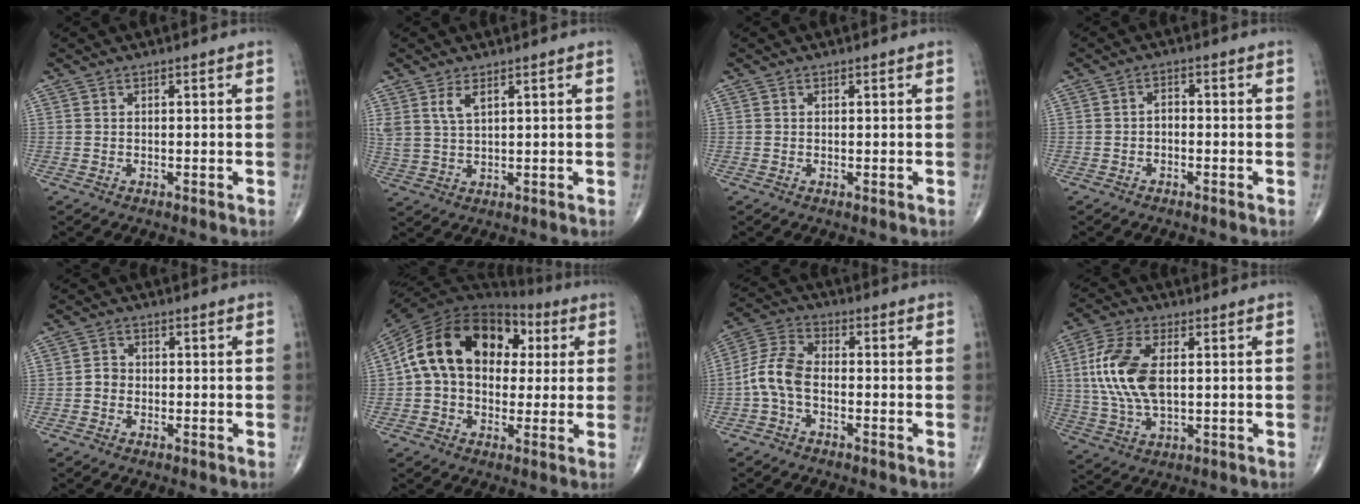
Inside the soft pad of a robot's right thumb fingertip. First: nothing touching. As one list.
[{"total": 4.4, "force": [2.3, 1.9, 3.2], "torque": [-0.070, -0.006, 0.055]}, {"total": 0.0}, {"total": 1.8, "force": [-0.7, 1.2, 1.1], "torque": [-0.008, 0.012, -0.018]}, {"total": 2.1, "force": [-0.6, 1.8, 0.9], "torque": [-0.003, 0.007, -0.018]}, {"total": 20.1, "force": [3.6, 13.9, 14.0], "torque": [-0.229, 0.035, 0.052]}, {"total": 7.4, "force": [-2.0, 4.1, 5.9], "torque": [-0.126, 0.028, -0.051]}, {"total": 13.4, "force": [1.6, 6.9, 11.4], "torque": [-0.247, 0.002, 0.033]}]